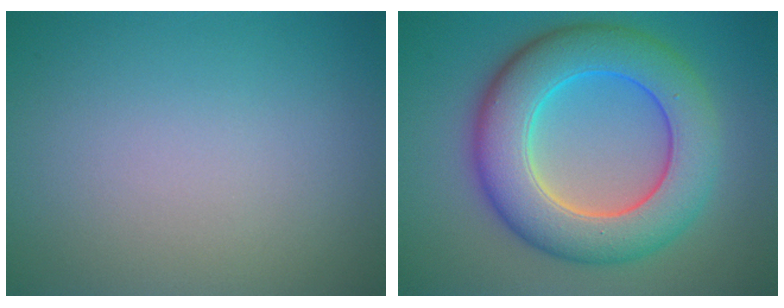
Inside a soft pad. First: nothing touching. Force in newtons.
{"total": 9.8, "press": 9.8, "slide": 0.1}